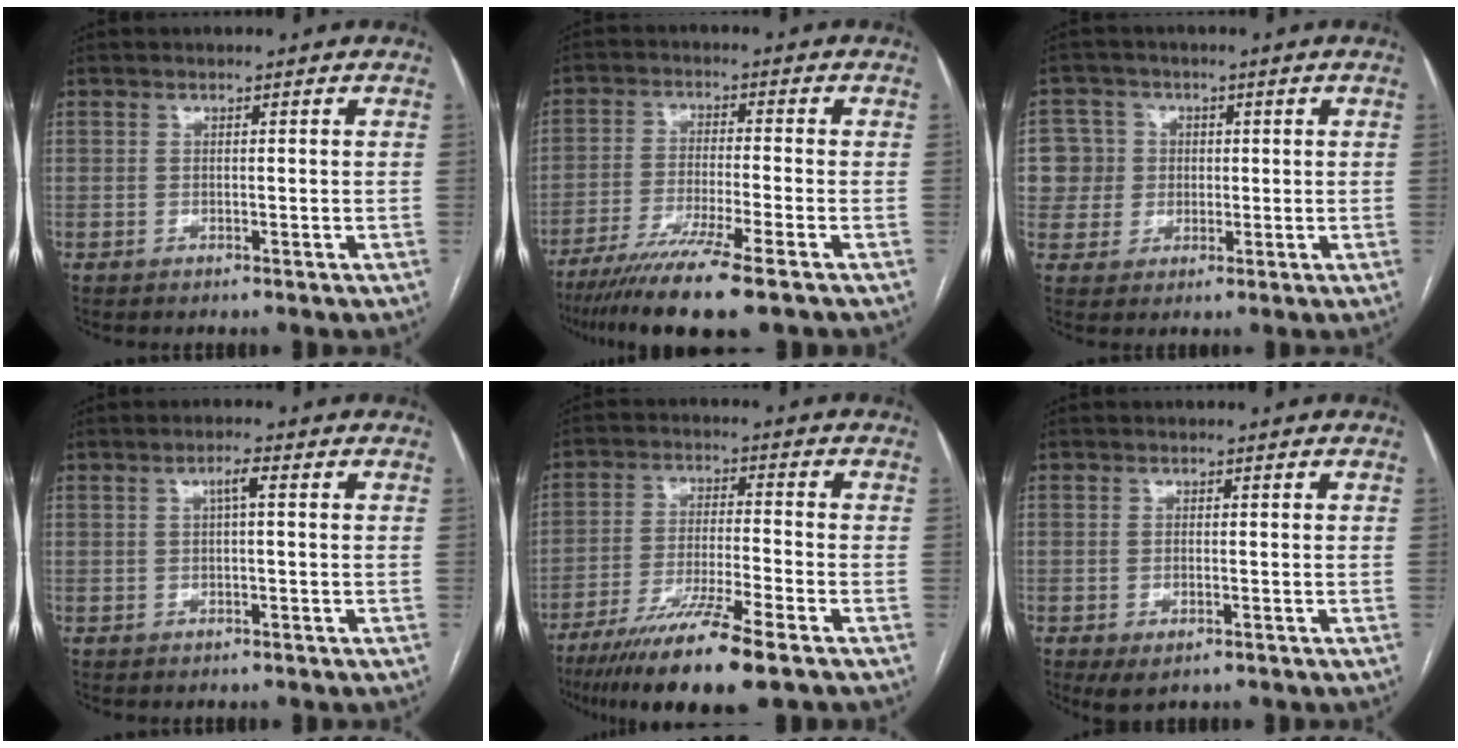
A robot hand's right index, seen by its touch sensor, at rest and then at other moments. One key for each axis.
{"total": 11.8, "fx": -8.5, "fy": -0.7, "fz": 8.1, "tx": -0.139, "ty": -0.030, "tz": -0.139}
{"total": 6.5, "fx": 0.8, "fy": 6.4, "fz": 0.1, "tx": -0.002, "ty": 0.023, "tz": 0.021}
{"total": 1.9, "fx": 0.4, "fy": 0.2, "fz": 1.9, "tx": -0.034, "ty": 0.004, "tz": 0.006}
{"total": 12.5, "fx": -8.6, "fy": -0.3, "fz": 9.0, "tx": -0.165, "ty": -0.035, "tz": -0.149}
{"total": 2.8, "fx": -1.3, "fy": 1.2, "fz": 2.2, "tx": -0.041, "ty": -0.005, "tz": -0.012}